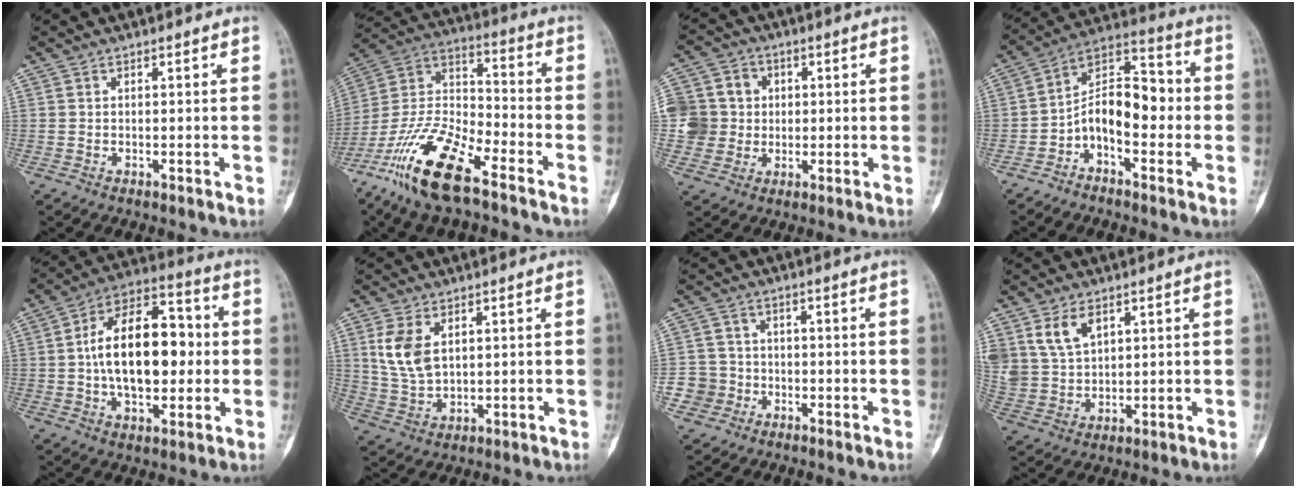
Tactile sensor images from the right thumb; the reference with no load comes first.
{"total": 18.2, "force": [-11.8, 5.4, 12.7], "torque": [-0.252, 0.058, -0.226]}
{"total": 10.4, "force": [0.8, 10.0, 3.0], "torque": [-0.034, 0.018, 0.016]}
{"total": 11.7, "force": [-2.8, 6.7, 9.2], "torque": [-0.128, 0.060, -0.061]}
{"total": 18.3, "force": [0.1, 10.3, 15.2], "torque": [-0.223, 0.031, -0.001]}
{"total": 8.1, "force": [2.7, 4.7, 5.9], "torque": [-0.117, -0.007, 0.066]}
{"total": 4.2, "force": [-1.4, 3.9, 0.0], "torque": [0.023, 0.016, -0.029]}
{"total": 8.5, "force": [4.4, 5.4, 4.9], "torque": [-0.086, -0.013, 0.101]}